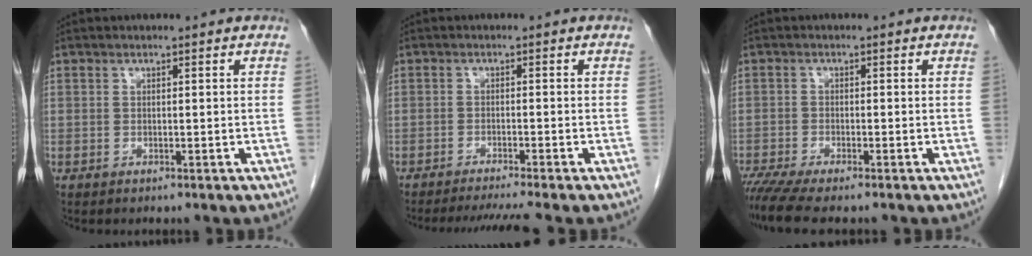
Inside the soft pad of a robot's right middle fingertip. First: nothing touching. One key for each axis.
{"total": 6.5, "fx": -5.7, "fy": -1.5, "fz": 2.8, "tx": -0.031, "ty": -0.017, "tz": -0.088}
{"total": 6.3, "fx": -5.2, "fy": 0.2, "fz": 3.5, "tx": -0.056, "ty": -0.016, "tz": -0.090}